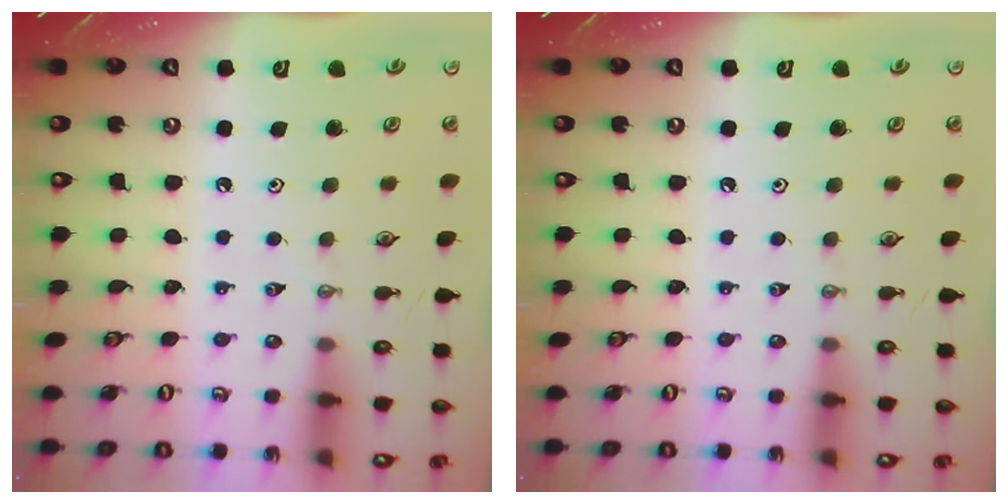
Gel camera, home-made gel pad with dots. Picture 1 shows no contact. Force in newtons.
{"total": 0.0}